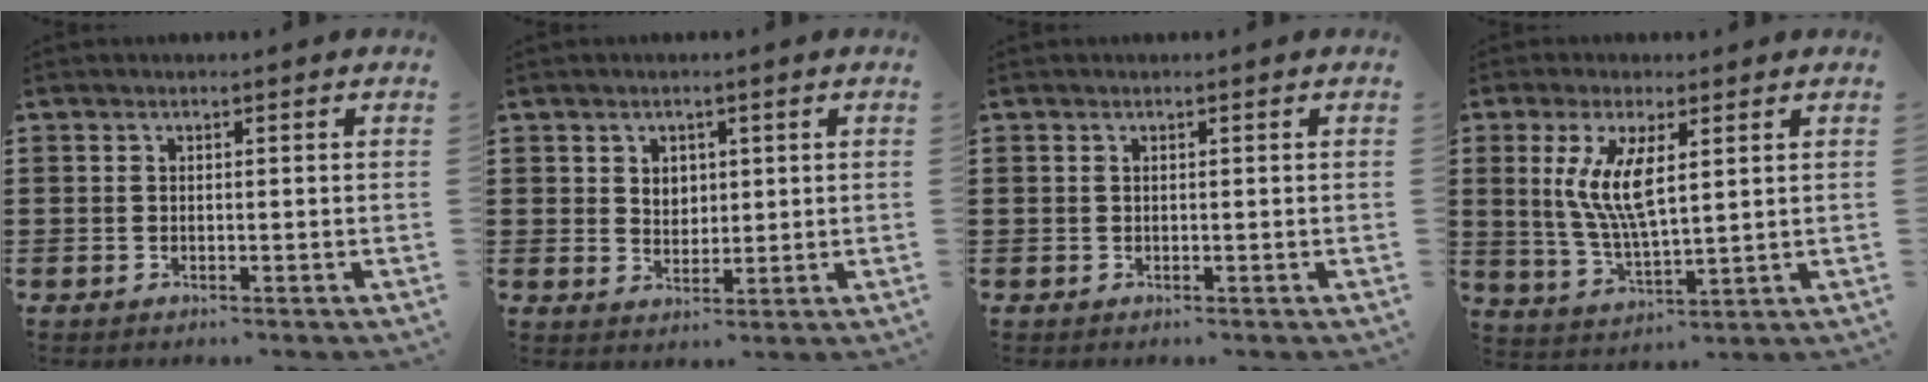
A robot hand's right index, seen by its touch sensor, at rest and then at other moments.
{"total": 2.8, "force": [1.4, 2.2, 0.9], "torque": [-0.025, 0.010, 0.025]}
{"total": 0.0}
{"total": 8.2, "force": [2.1, 2.6, 7.5], "torque": [-0.165, -0.002, 0.033]}